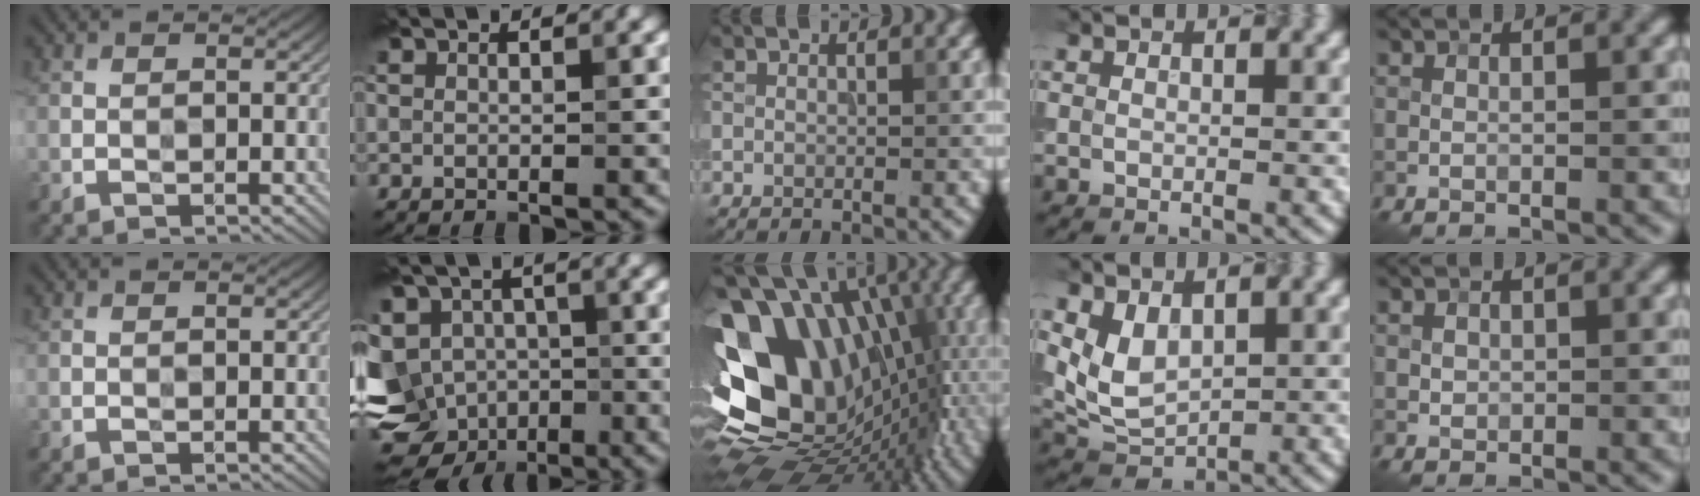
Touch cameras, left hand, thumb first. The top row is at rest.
{"index": {"total": 13.2, "force": [-5.7, 10.7, 5.2], "torque": [-0.104, -0.008, -0.106]}, "middle": {"total": 17.6, "force": [0.9, 12.3, 12.5], "torque": [-0.209, 0.018, 0.037]}, "ring": {"total": 3.4, "force": [1.0, 2.3, 2.3], "torque": [-0.046, -0.007, 0.028]}, "little": {"total": 0.6, "force": [0.1, 0.6, 0.1], "torque": [-0.005, -0.001, 0.004]}}